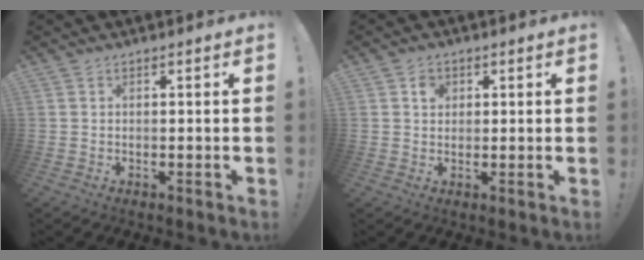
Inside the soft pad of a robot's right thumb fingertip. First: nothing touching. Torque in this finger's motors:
{"motor_torque": [0.66, 0.61, 0.26, 0.10, -0.02]}